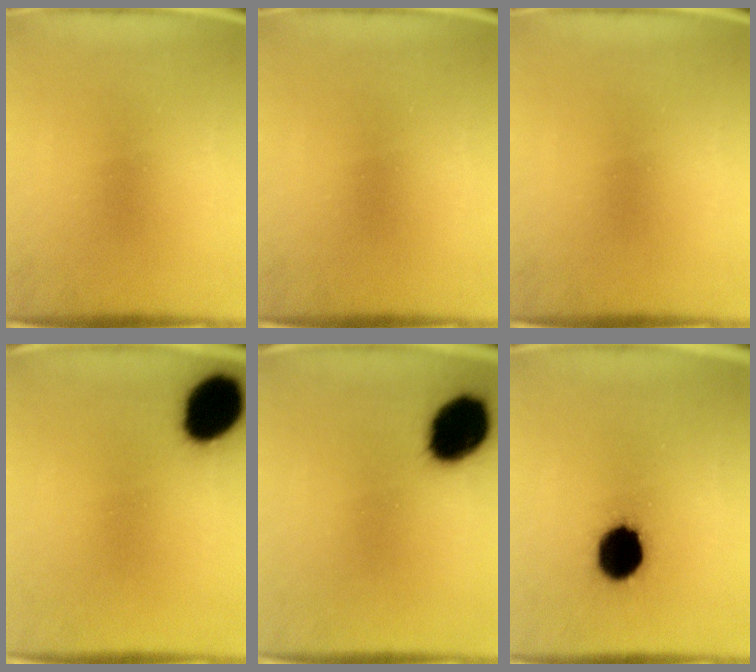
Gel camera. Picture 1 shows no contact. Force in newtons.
{"total": 0.0}
{"total": 0.0}
{"total": 13.6}
{"total": 15.6}
{"total": 12.8}